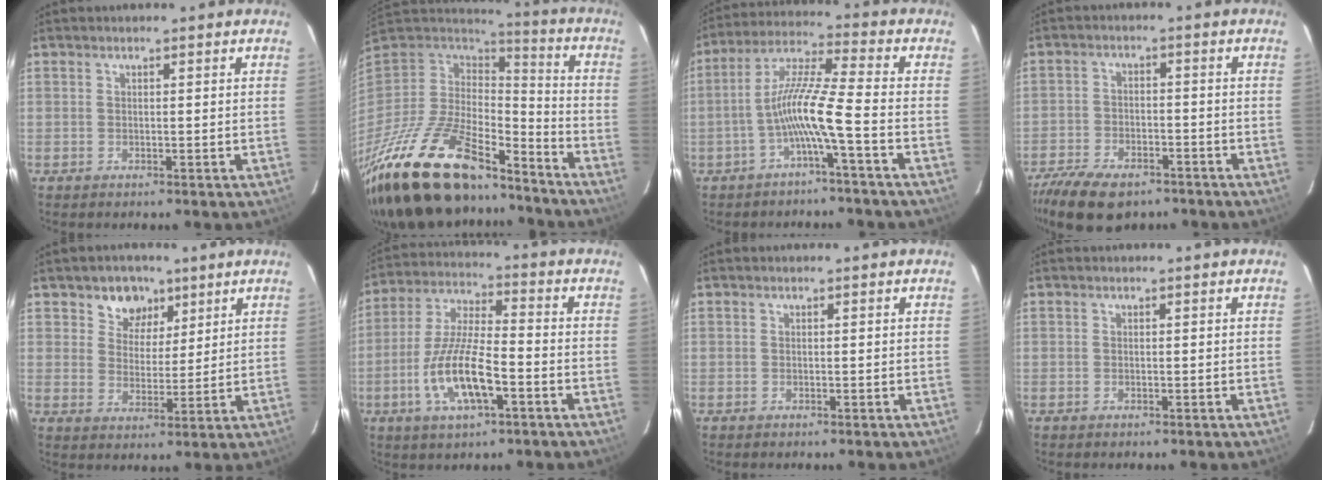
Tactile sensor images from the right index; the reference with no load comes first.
{"total": 30.9, "force": [-21.7, 11.3, 18.9], "torque": [-0.373, -0.037, -0.358]}
{"total": 8.8, "force": [-3.6, -0.8, 8.0], "torque": [-0.173, 0.014, -0.070]}
{"total": 13.8, "force": [-10.1, 6.4, 6.9], "torque": [-0.169, -0.020, -0.171]}
{"total": 6.6, "force": [3.9, 5.1, 1.6], "torque": [-0.023, 0.007, 0.068]}
{"total": 13.3, "force": [-4.9, 3.9, 11.7], "torque": [-0.245, -0.005, -0.091]}
{"total": 0.0}
{"total": 0.0}